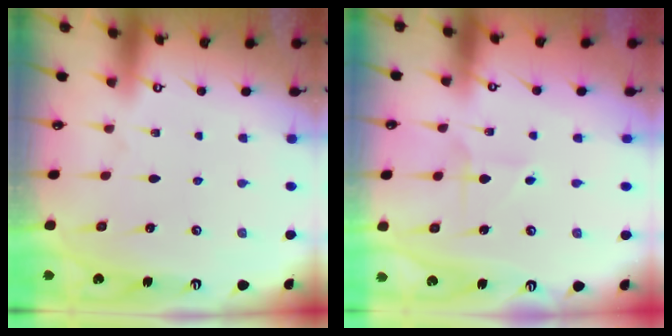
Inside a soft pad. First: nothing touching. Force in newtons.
{"total": 2.5, "press": 2.5, "slide": 0.2}